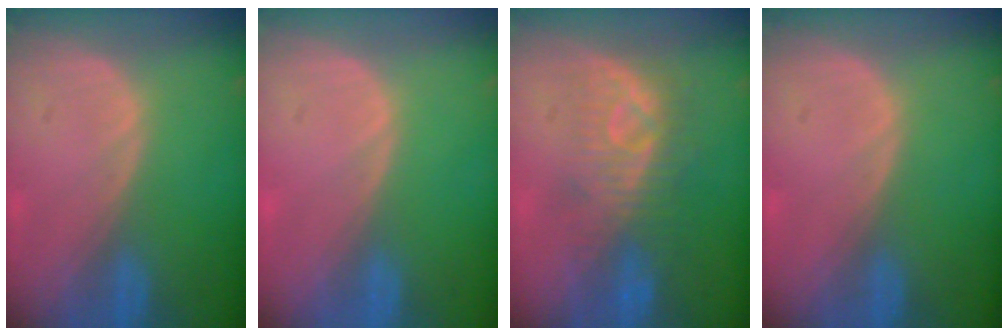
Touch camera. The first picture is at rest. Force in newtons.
{"total": 0.0}
{"total": 8.2, "press": 7.8, "slide": 2.5}
{"total": 0.0}